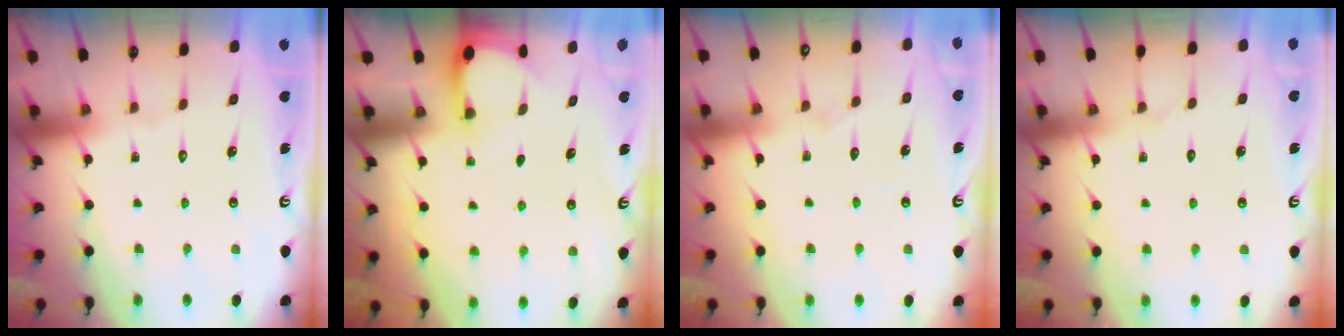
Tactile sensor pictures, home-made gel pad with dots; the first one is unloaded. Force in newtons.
{"total": 2.9, "press": 2.9, "slide": 0.3}
{"total": 5.1, "press": 5.1, "slide": 0.5}
{"total": 3.9, "press": 3.9, "slide": 0.5}